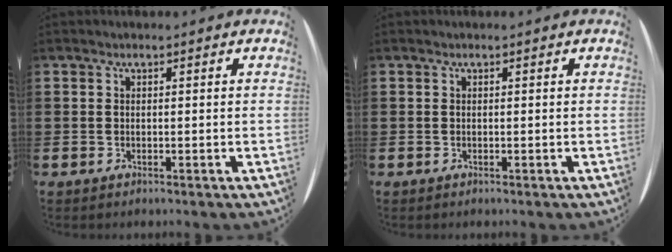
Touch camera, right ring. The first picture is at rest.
{"total": 0.0}